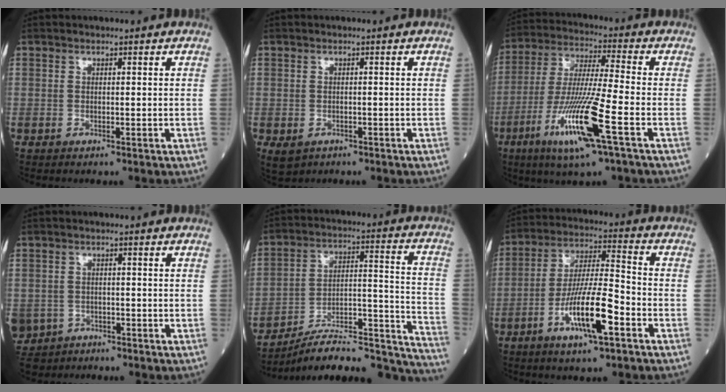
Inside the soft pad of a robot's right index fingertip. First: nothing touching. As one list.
[{"total": 2.3, "force": [-1.1, 1.8, 0.9], "torque": [-0.020, -0.002, -0.008]}, {"total": 14.8, "force": [-6.2, -0.1, 13.5], "torque": [-0.277, -0.025, -0.115]}, {"total": 8.9, "force": [-4.9, 7.2, 1.7], "torque": [-0.063, -0.005, -0.073]}, {"total": 23.4, "force": [-21.0, 3.6, 9.5], "torque": [-0.074, 0.048, -0.310]}, {"total": 12.1, "force": [-5.3, 1.5, 10.8], "torque": [-0.202, -0.006, -0.097]}]